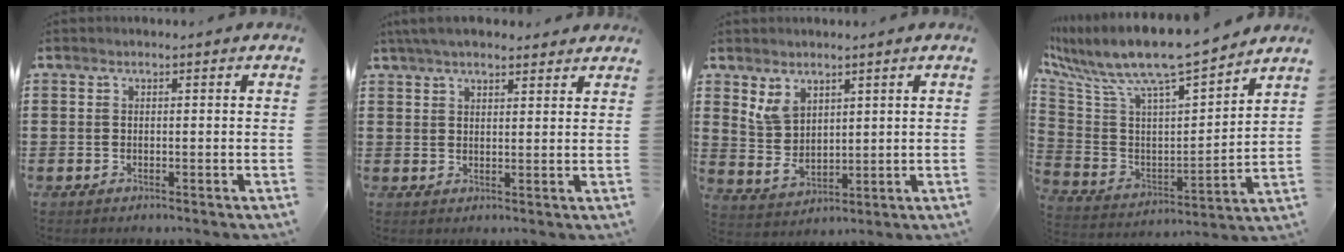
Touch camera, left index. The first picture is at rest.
{"total": 4.2, "force": [3.8, 0.9, 1.7], "torque": [-0.043, -0.002, 0.070]}
{"total": 5.1, "force": [3.2, 3.1, 2.4], "torque": [-0.060, 0.000, 0.061]}
{"total": 9.7, "force": [8.3, 1.1, 4.9], "torque": [-0.134, -0.065, 0.138]}